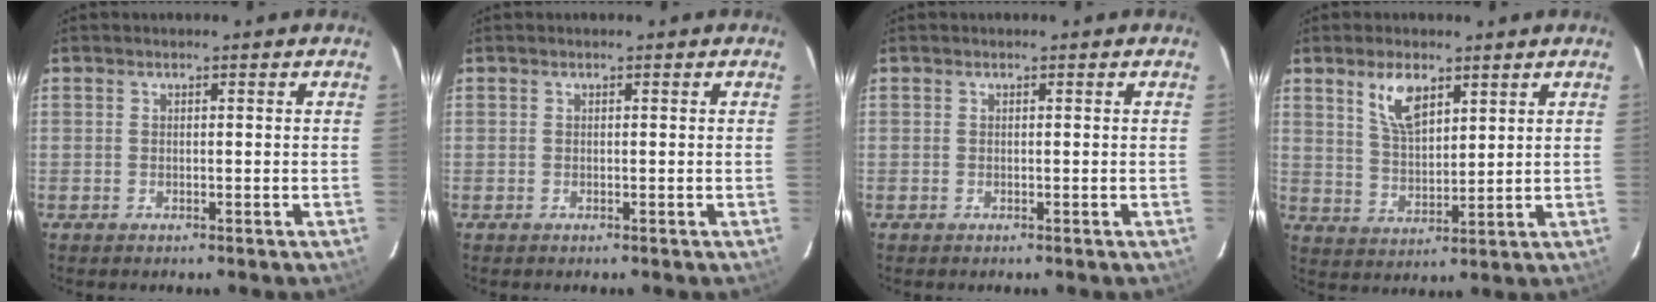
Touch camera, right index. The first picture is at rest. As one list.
[{"total": 0.0}, {"total": 0.0}, {"total": 7.5, "force": [4.3, 3.4, 5.1], "torque": [-0.095, 0.006, 0.089]}]